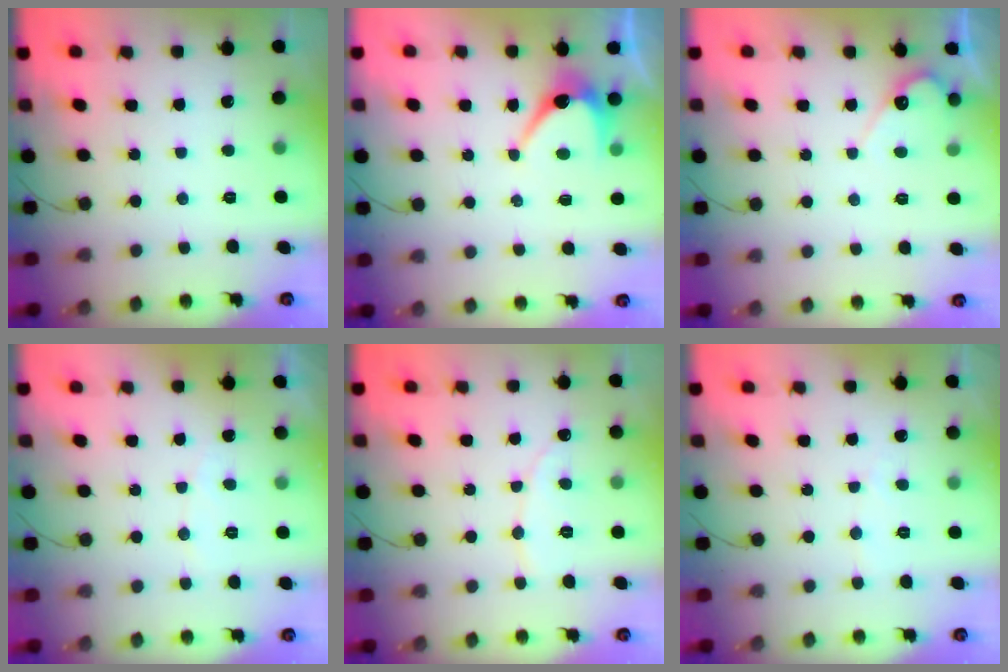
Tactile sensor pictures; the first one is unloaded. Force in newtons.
{"total": 6.8, "press": 6.7, "slide": 0.6}
{"total": 5.5, "press": 5.5, "slide": 0.3}
{"total": 3.9, "press": 3.9, "slide": 0.2}
{"total": 5.6, "press": 5.6, "slide": 0.4}
{"total": 2.3, "press": 2.3, "slide": 0.2}